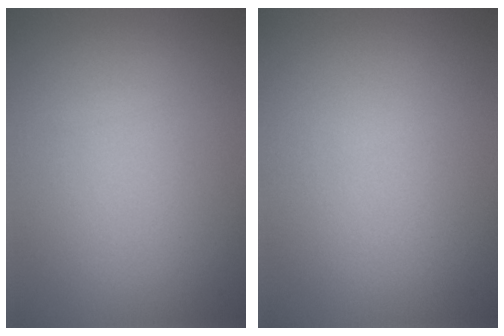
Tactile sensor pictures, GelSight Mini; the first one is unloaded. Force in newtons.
{"total": 0.0}